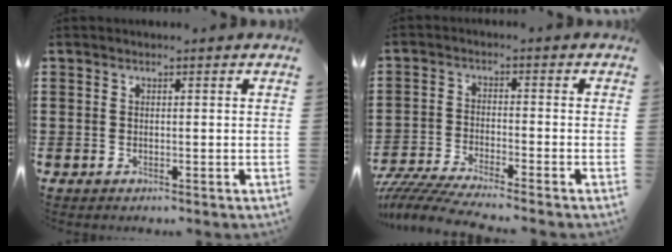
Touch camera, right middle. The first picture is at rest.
{"total": 5.2, "force": [-5.0, -0.2, 1.5], "torque": [-0.045, -0.017, -0.103]}